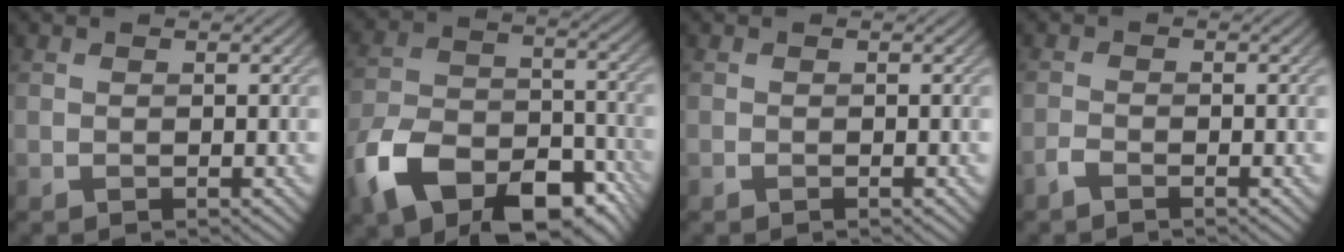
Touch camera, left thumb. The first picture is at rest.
{"total": 15.4, "force": [-9.3, 8.8, 8.5], "torque": [-0.201, -0.039, -0.162]}
{"total": 0.0}
{"total": 1.3, "force": [-1.1, 0.0, 0.6], "torque": [-0.016, 0.002, -0.030]}